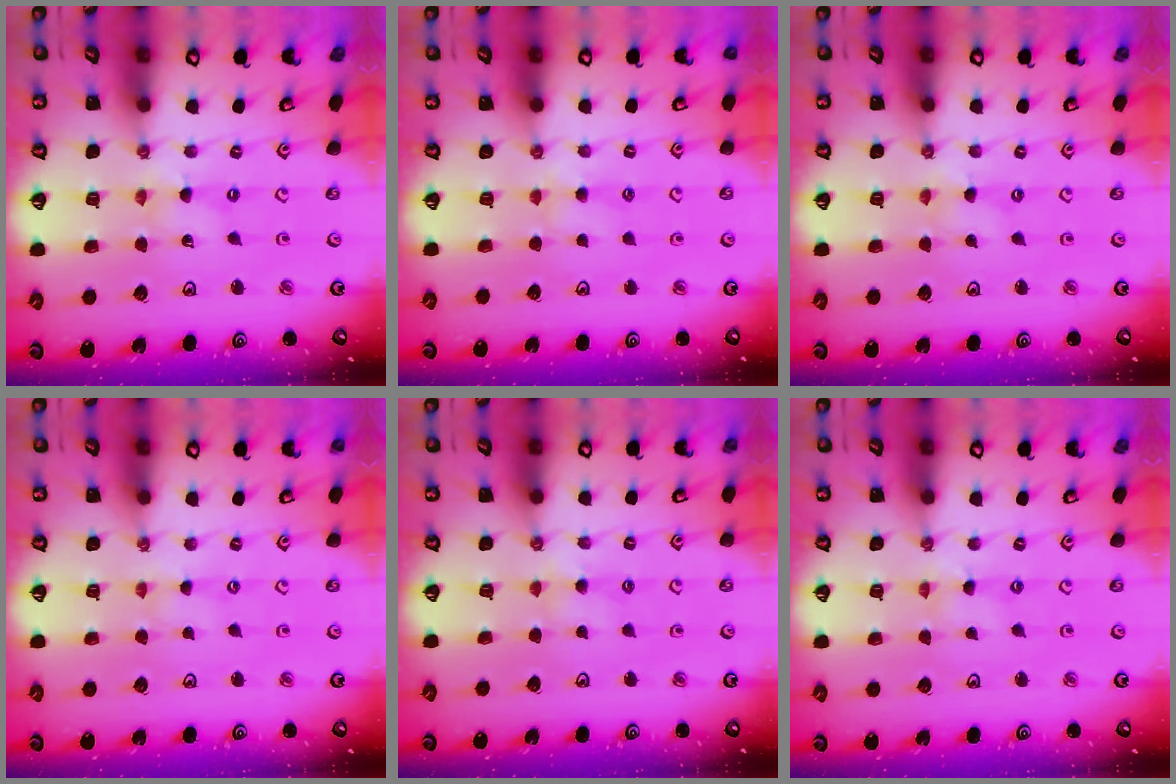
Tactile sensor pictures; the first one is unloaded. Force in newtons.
{"total": 3.1, "press": 3.1, "slide": 0.3}
{"total": 0.0}
{"total": 0.0}
{"total": 2.9, "press": 2.8, "slide": 0.5}
{"total": 0.0}